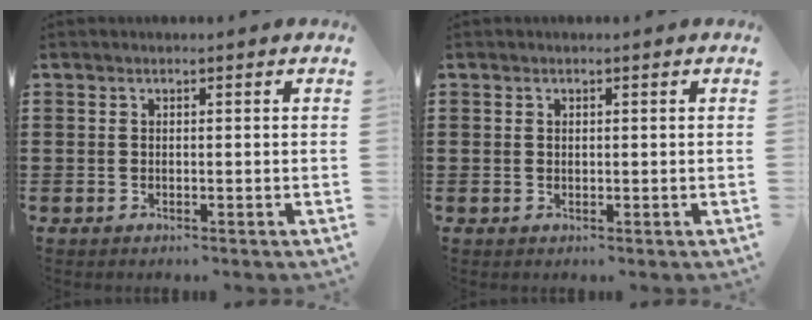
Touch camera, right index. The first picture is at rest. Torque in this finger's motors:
{"motor_torque": [-0.67, 1.38, -0.03, -0.01]}